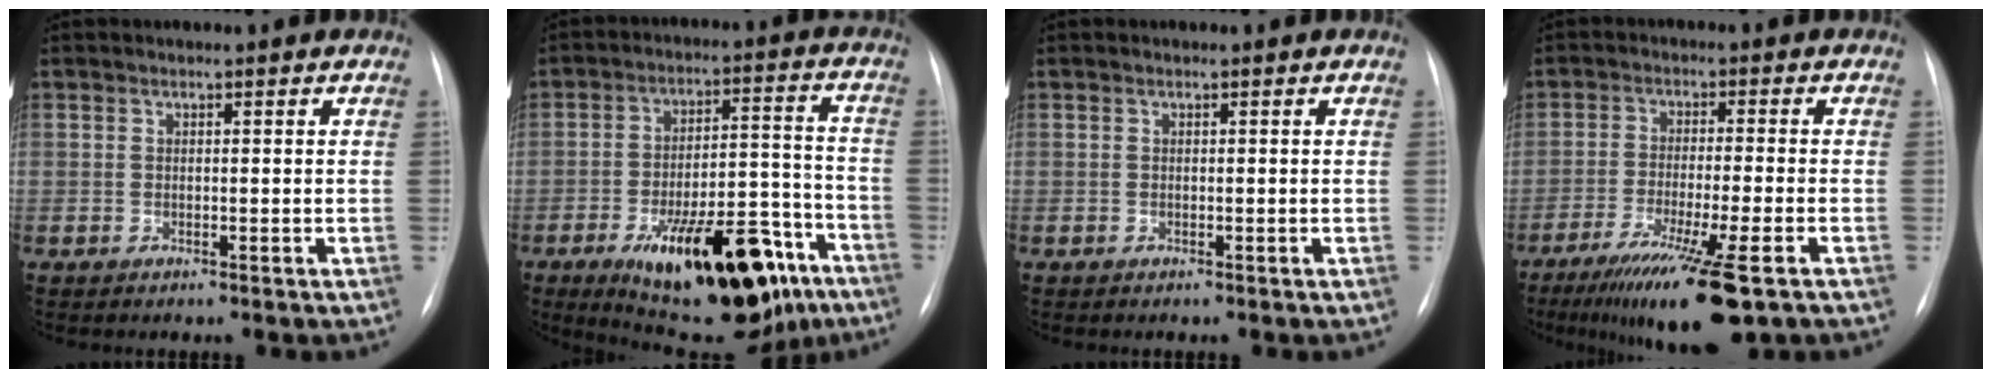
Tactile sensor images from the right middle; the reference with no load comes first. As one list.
[{"total": 22.3, "force": [-12.6, 7.7, 16.7], "torque": [-0.192, 0.023, -0.177]}, {"total": 0.0}, {"total": 13.2, "force": [-8.1, 0.5, 10.4], "torque": [-0.174, -0.040, -0.131]}]